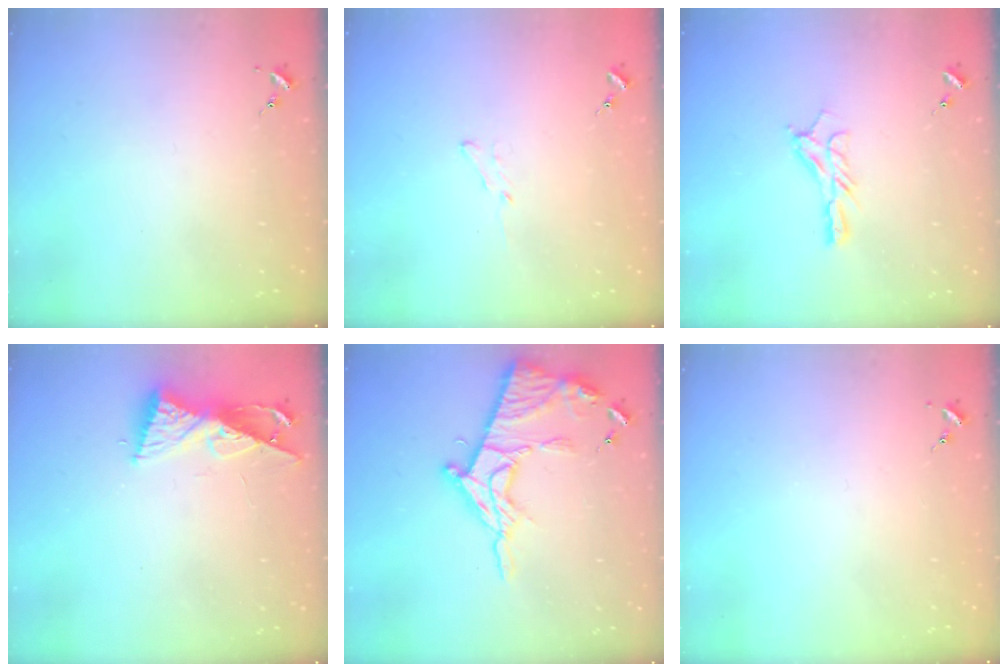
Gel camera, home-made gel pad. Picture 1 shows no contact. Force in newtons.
{"total": 3.6, "press": 3.6, "slide": 0.4}
{"total": 9.5, "press": 9.5, "slide": 0.4}
{"total": 8.7, "press": 8.7, "slide": 0.6}
{"total": 16.8, "press": 16.8, "slide": 1.3}
{"total": 0.0}